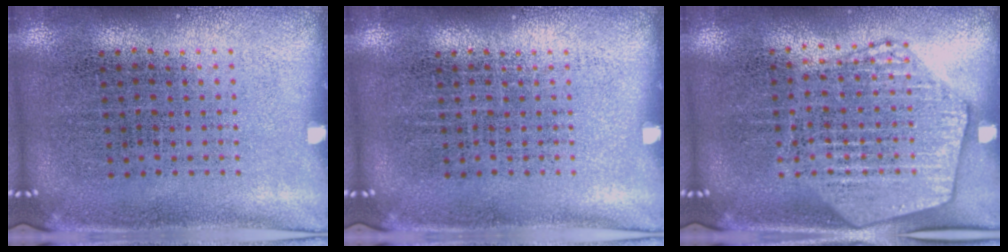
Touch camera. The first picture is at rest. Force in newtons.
{"total": 0.0}
{"total": 1.9, "press": 1.8, "slide": 0.7}